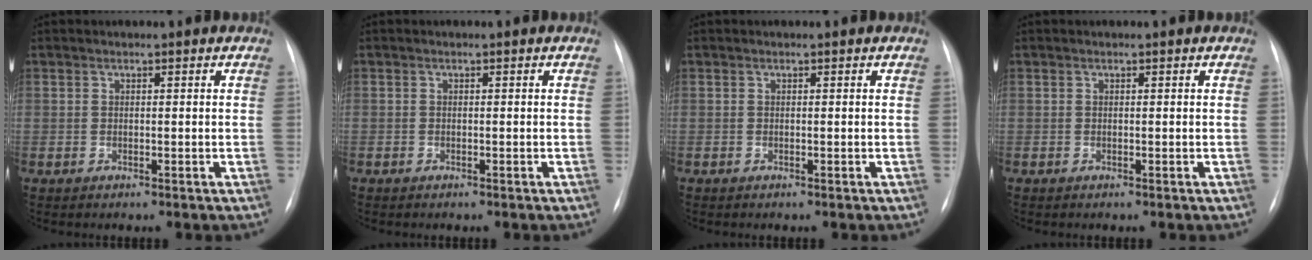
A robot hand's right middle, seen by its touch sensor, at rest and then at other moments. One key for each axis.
{"total": 0.0}
{"total": 0.0}
{"total": 0.0}